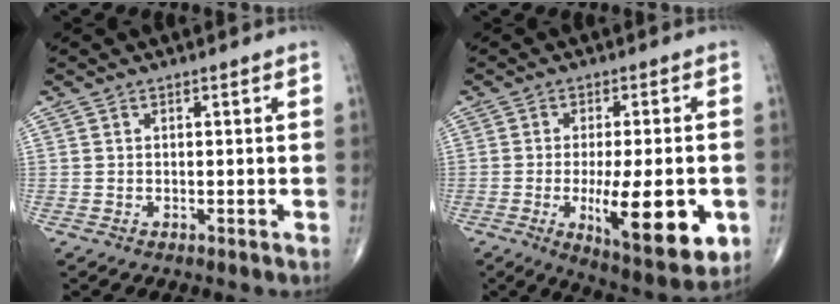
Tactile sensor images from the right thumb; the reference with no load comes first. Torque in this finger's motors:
{"motor_torque": [1.57, 2.62, 0.29, -0.17, 0.33]}